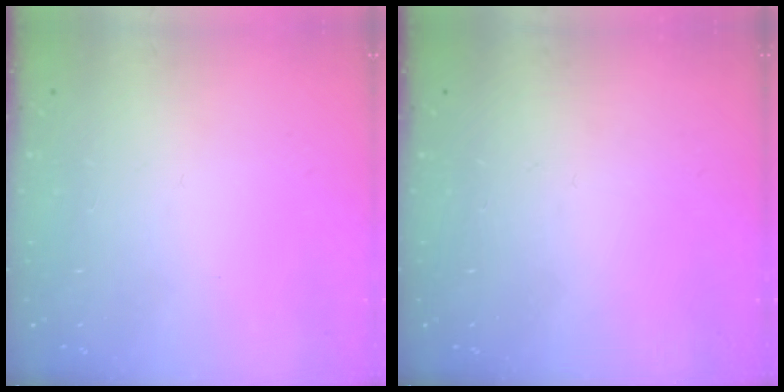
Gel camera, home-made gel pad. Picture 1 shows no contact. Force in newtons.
{"total": 0.0}